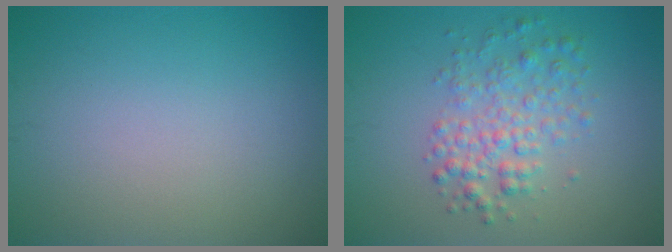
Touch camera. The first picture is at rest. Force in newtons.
{"total": 3.4, "press": 3.4, "slide": 0.1}